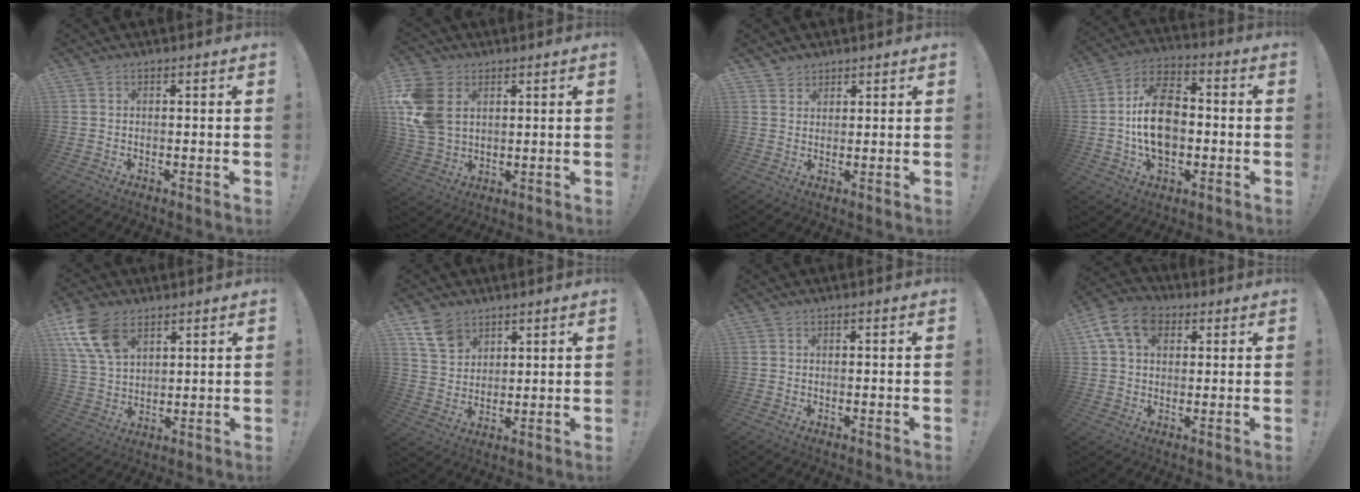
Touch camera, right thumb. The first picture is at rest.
{"total": 15.0, "force": [3.9, 11.1, 9.4], "torque": [-0.204, -0.010, 0.079]}
{"total": 2.8, "force": [2.3, 1.6, -0.1], "torque": [0.005, -0.016, 0.043]}
{"total": 16.4, "force": [-1.7, 11.1, 12.0], "torque": [-0.212, 0.021, -0.032]}
{"total": 13.7, "force": [7.3, 8.3, 8.1], "torque": [-0.164, -0.023, 0.143]}
{"total": 9.4, "force": [6.3, 6.1, 3.3], "torque": [-0.064, -0.030, 0.127]}
{"total": 0.0}
{"total": 11.7, "force": [4.6, 8.2, 7.1], "torque": [-0.120, -0.005, 0.089]}